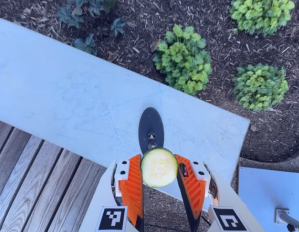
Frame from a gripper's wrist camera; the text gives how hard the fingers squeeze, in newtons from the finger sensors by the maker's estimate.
{"total": 11.9, "left": 12.3, "right": 11.4}